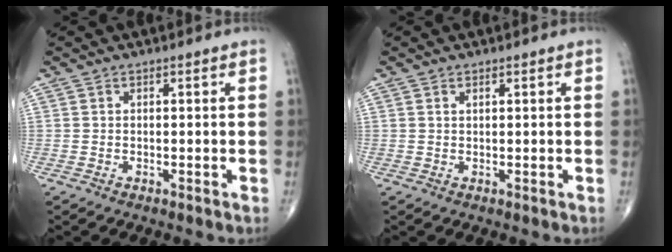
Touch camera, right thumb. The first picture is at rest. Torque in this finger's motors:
{"motor_torque": [-0.34, -0.33, 0.03, 0.26, 0.01]}